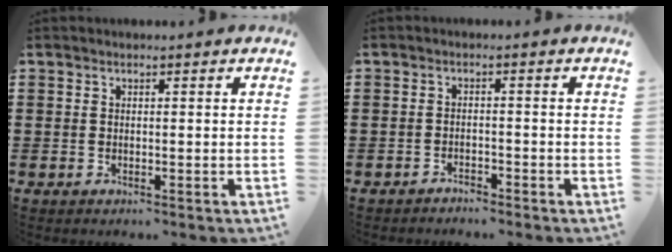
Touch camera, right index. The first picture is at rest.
{"total": 1.5, "force": [-1.5, 0.2, 0.0], "torque": [-0.006, 0.003, -0.033]}